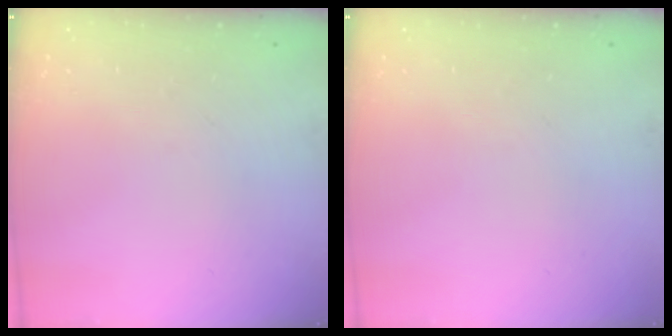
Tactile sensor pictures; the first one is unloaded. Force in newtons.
{"total": 0.0}